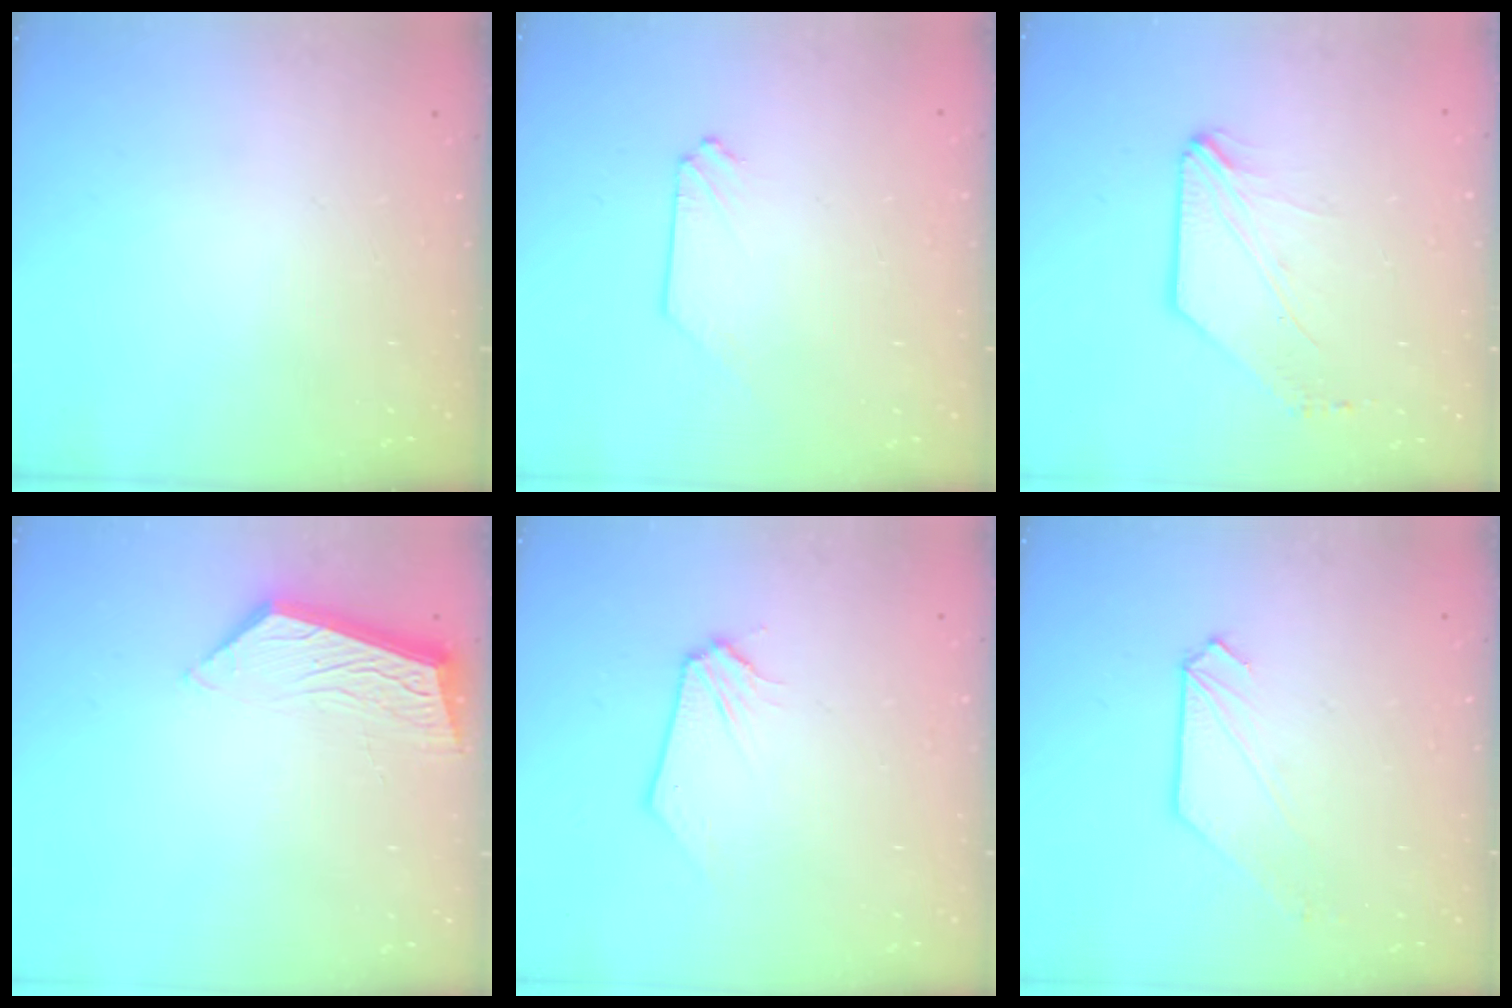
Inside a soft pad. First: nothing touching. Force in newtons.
{"total": 0.0}
{"total": 1.7, "press": 1.7, "slide": 0.3}
{"total": 8.0, "press": 8.0, "slide": 0.7}
{"total": 0.0}
{"total": 1.1, "press": 1.1, "slide": 0.1}